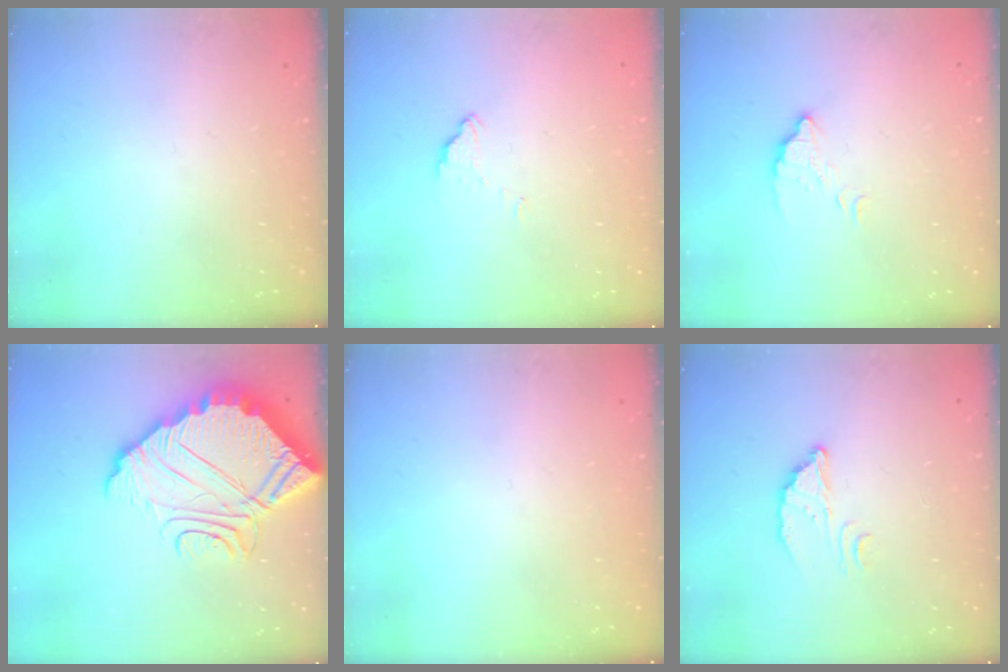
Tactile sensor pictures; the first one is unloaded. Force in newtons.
{"total": 3.1, "press": 3.1, "slide": 0.3}
{"total": 3.5, "press": 3.5, "slide": 0.3}
{"total": 14.5, "press": 14.5, "slide": 1.0}
{"total": 0.0}
{"total": 3.6, "press": 3.6, "slide": 0.2}